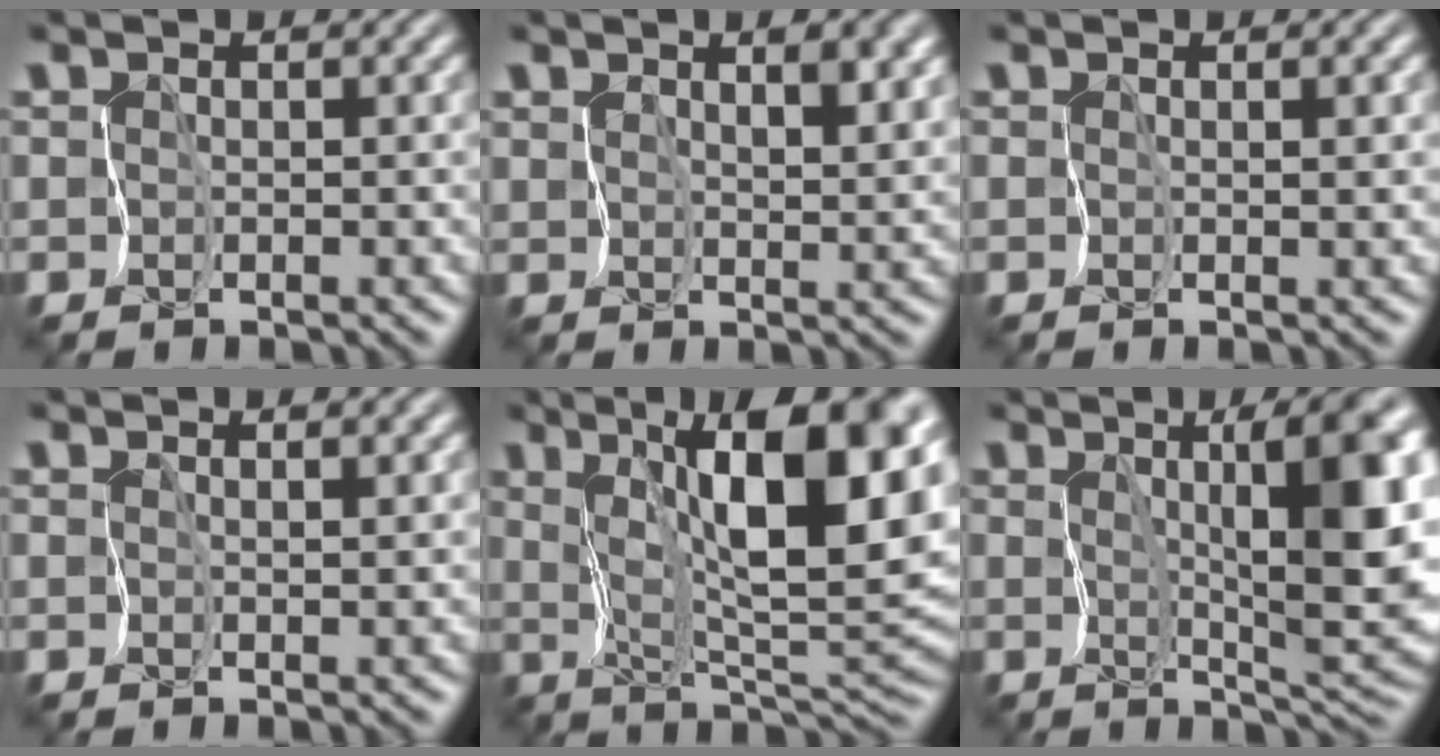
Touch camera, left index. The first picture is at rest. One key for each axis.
{"total": 3.5, "fx": 2.1, "fy": 1.5, "fz": 2.4, "tx": -0.034, "ty": -0.008, "tz": 0.034}
{"total": 1.5, "fx": 0.3, "fy": 0.4, "fz": 1.4, "tx": -0.018, "ty": -0.002, "tz": 0.008}
{"total": 1.4, "fx": 0.9, "fy": 0.2, "fz": 1.1, "tx": -0.018, "ty": -0.004, "tz": 0.017}
{"total": 13.7, "fx": 4.5, "fy": 4.5, "fz": 12.1, "tx": -0.163, "ty": -0.001, "tz": 0.068}
{"total": 11.0, "fx": 2.3, "fy": 3.0, "fz": 10.3, "tx": -0.136, "ty": -0.001, "tz": 0.034}